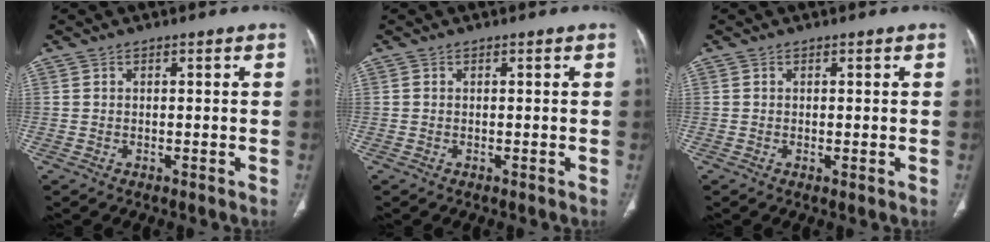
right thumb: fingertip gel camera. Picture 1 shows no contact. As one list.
[{"total": 0.0}, {"total": 0.7, "force": [-0.1, 0.2, 0.7], "torque": [-0.018, -0.005, -0.001]}]